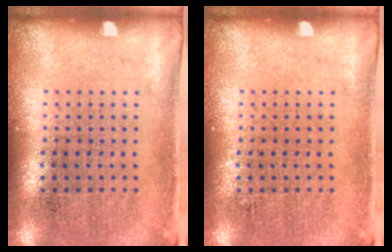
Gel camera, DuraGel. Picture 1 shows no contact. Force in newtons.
{"total": 0.0}